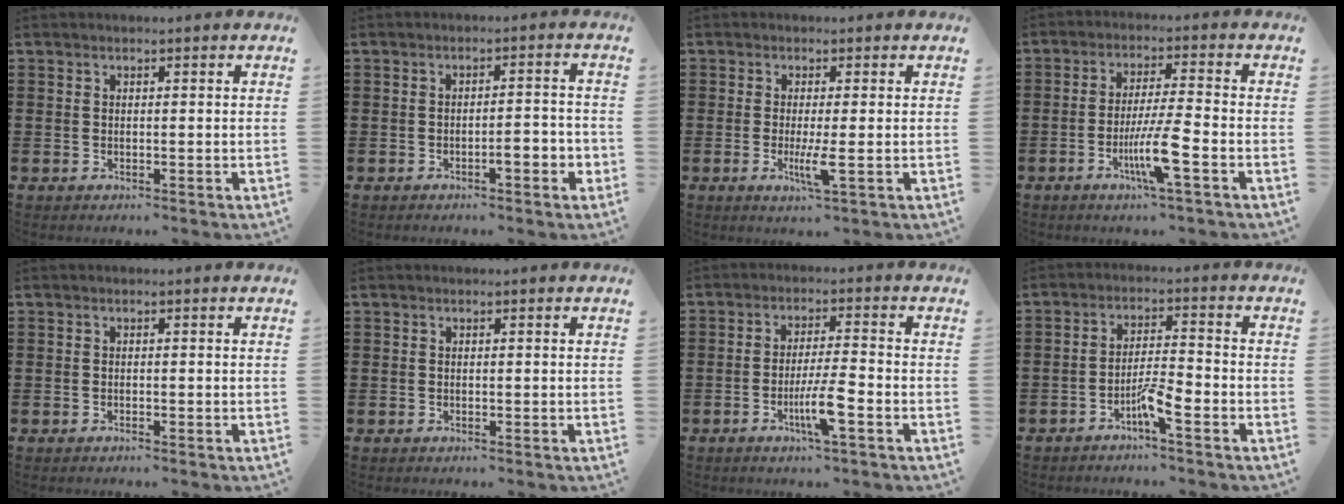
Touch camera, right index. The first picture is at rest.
{"total": 3.3, "force": [-1.5, 0.6, 2.8], "torque": [-0.047, 0.003, -0.029]}
{"total": 3.8, "force": [-0.9, 0.0, 3.7], "torque": [-0.071, -0.014, -0.018]}
{"total": 7.6, "force": [-3.2, 0.1, 6.9], "torque": [-0.131, -0.015, -0.059]}
{"total": 0.5, "force": [-0.4, 0.0, 0.3], "torque": [-0.007, -0.003, -0.008]}
{"total": 0.0}
{"total": 6.1, "force": [-2.6, 0.4, 5.5], "torque": [-0.111, -0.014, -0.049]}
{"total": 4.5, "force": [-2.8, 0.4, 3.5], "torque": [-0.075, -0.003, -0.056]}